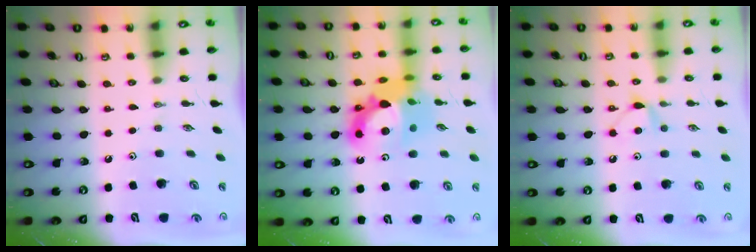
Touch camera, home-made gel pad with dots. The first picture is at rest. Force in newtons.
{"total": 16.5, "press": 16.4, "slide": 1.6}
{"total": 6.5, "press": 6.4, "slide": 0.9}